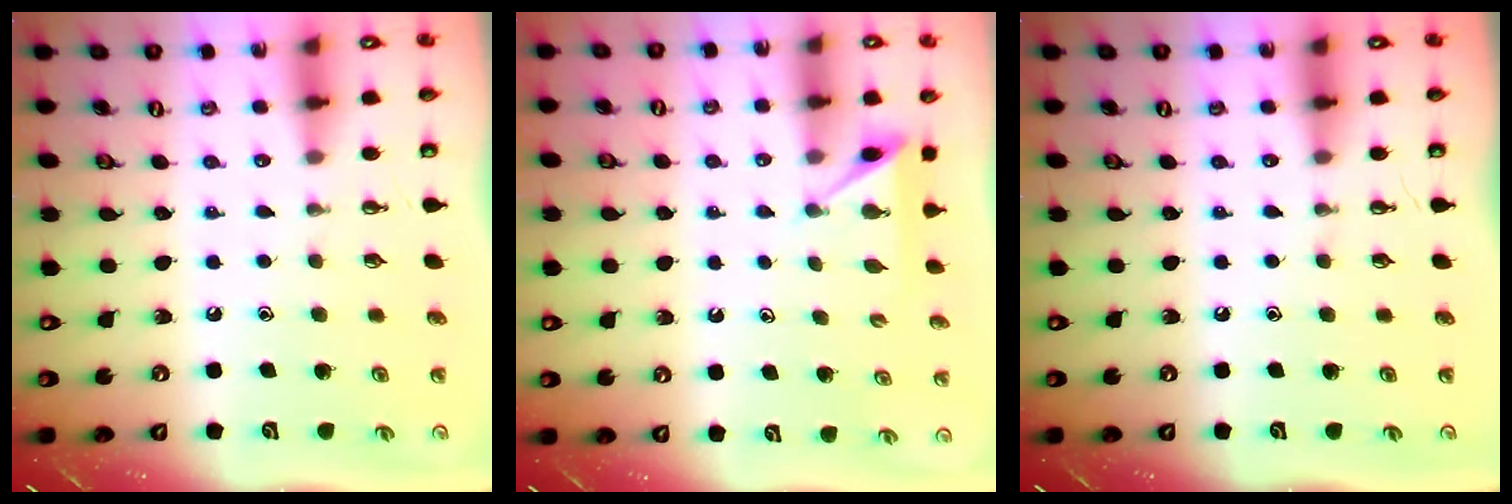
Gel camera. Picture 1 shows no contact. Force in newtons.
{"total": 3.9, "press": 3.8, "slide": 0.5}
{"total": 0.0}